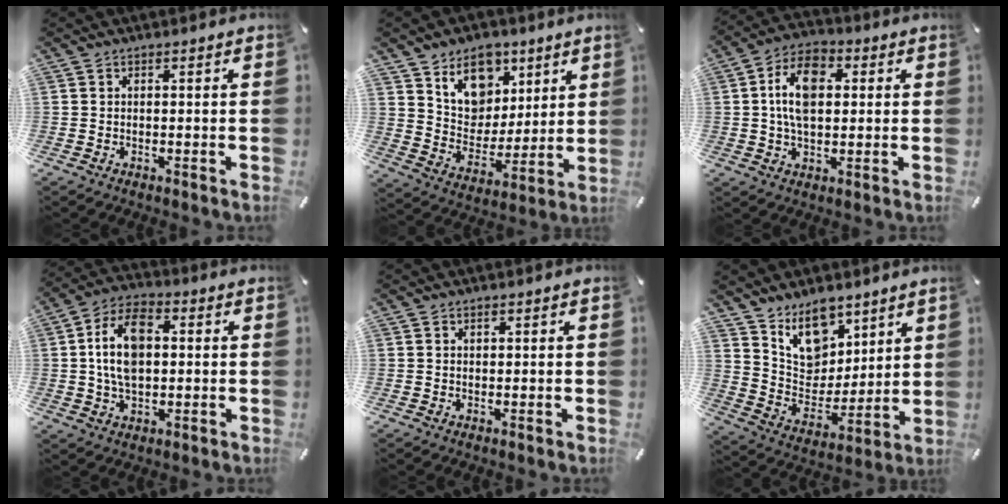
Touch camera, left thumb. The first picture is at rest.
{"total": 12.1, "force": [6.5, 9.8, 2.9], "torque": [-0.042, -0.051, 0.125]}
{"total": 11.6, "force": [1.8, 7.3, 8.8], "torque": [-0.162, 0.005, 0.030]}
{"total": 12.1, "force": [1.0, 7.8, 9.3], "torque": [-0.180, 0.008, 0.017]}
{"total": 0.6, "force": [0.2, 0.5, 0.2], "torque": [-0.005, 0.002, 0.005]}
{"total": 12.6, "force": [8.7, 8.5, 3.2], "torque": [-0.052, -0.076, 0.169]}